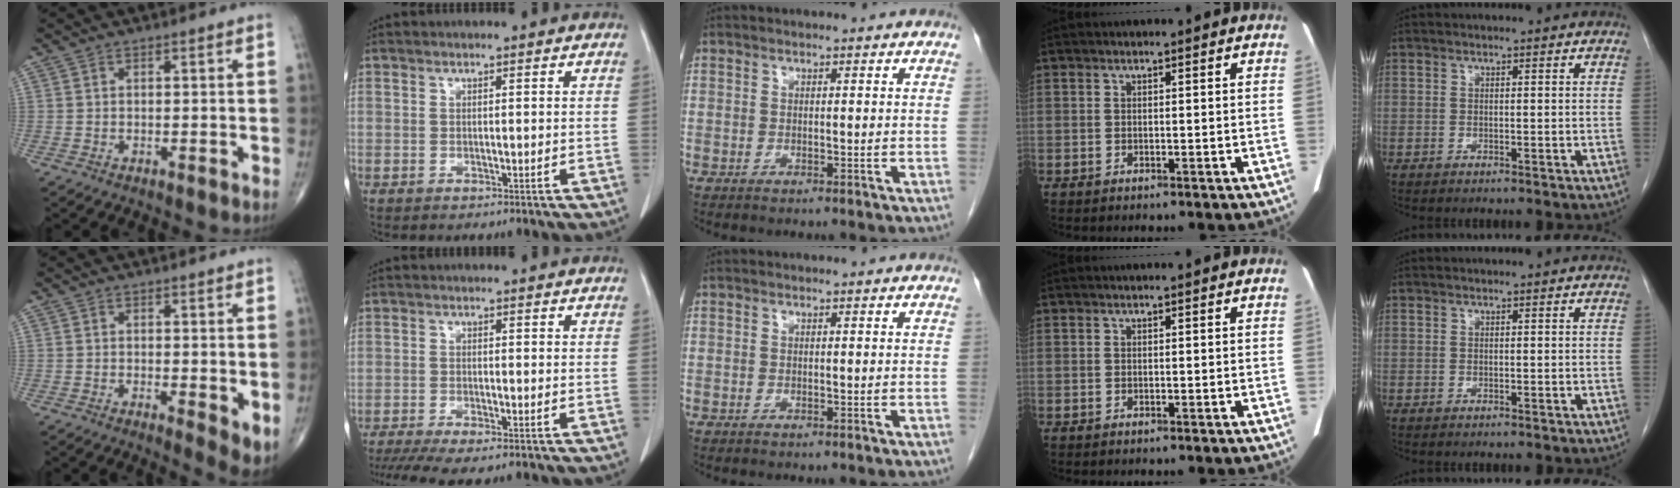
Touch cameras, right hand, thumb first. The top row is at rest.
{"thumb": {"total": 4.4, "force": [0.1, 1.5, 4.2], "torque": [-0.056, -0.014, 0.002]}, "index": {"total": 9.0, "force": [-7.2, 1.7, 5.2], "torque": [-0.076, -0.011, -0.112]}}